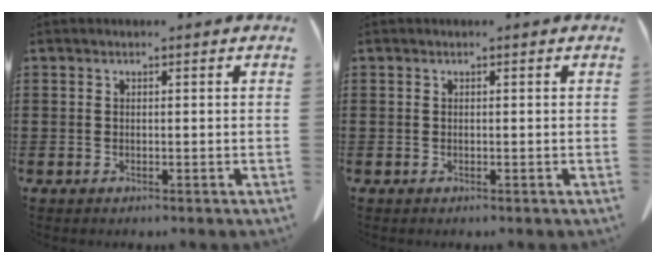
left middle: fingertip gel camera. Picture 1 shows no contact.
{"total": 0.0}